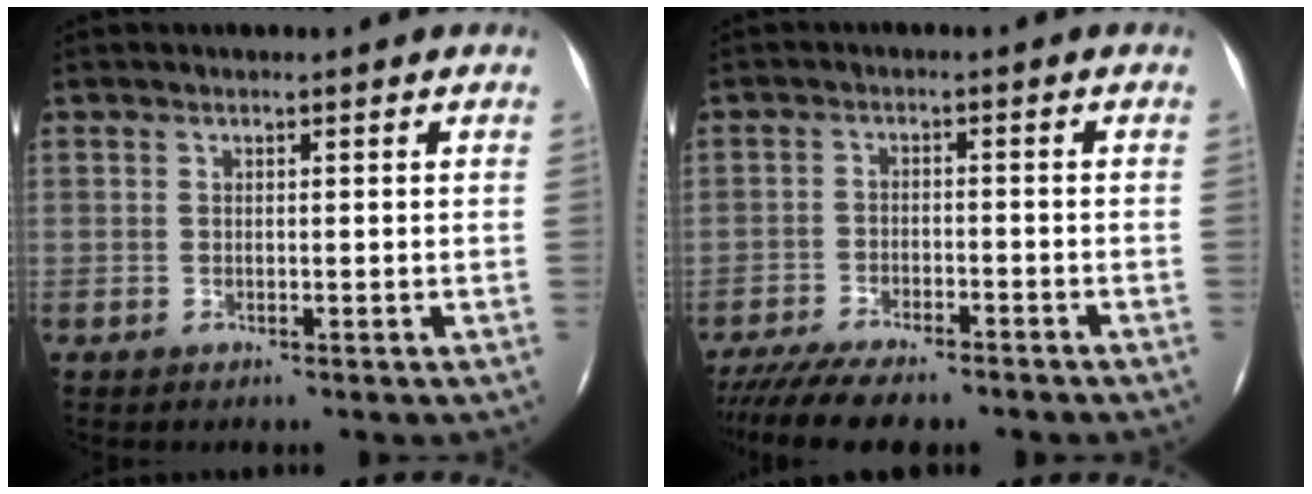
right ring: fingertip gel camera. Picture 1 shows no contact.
{"total": 12.5, "force": [-10.8, 2.3, 5.8], "torque": [-0.134, -0.028, -0.174]}